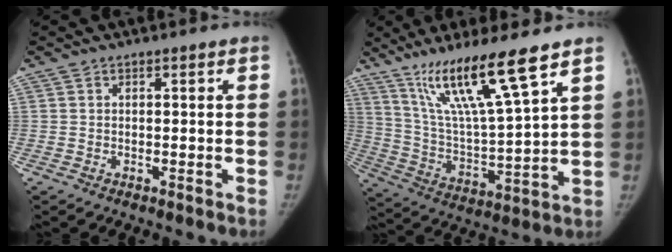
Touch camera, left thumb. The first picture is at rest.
{"total": 17.1, "force": [11.2, 0.9, 12.9], "torque": [-0.227, -0.056, 0.213]}